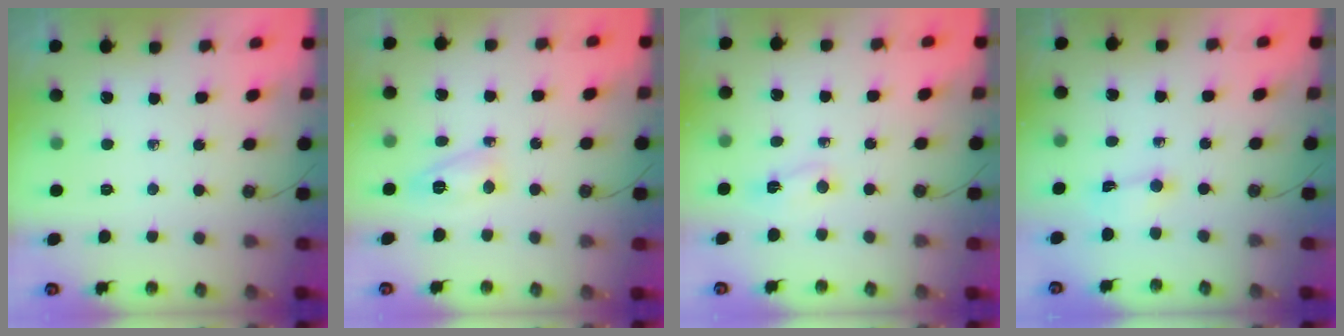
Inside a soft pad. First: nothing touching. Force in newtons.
{"total": 6.8, "press": 6.8, "slide": 0.4}
{"total": 2.6, "press": 2.6, "slide": 0.6}
{"total": 0.8, "press": 0.7, "slide": 0.5}